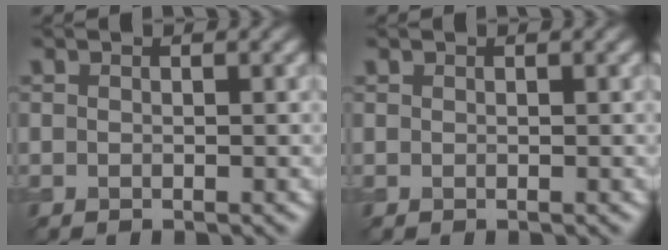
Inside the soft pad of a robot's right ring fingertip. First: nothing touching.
{"total": 0.0}